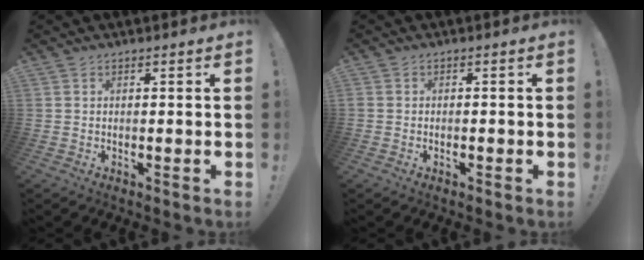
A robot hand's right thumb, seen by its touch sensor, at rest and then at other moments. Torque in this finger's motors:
{"motor_torque": [0.35, -0.37, 0.17, -0.14, 0.04]}